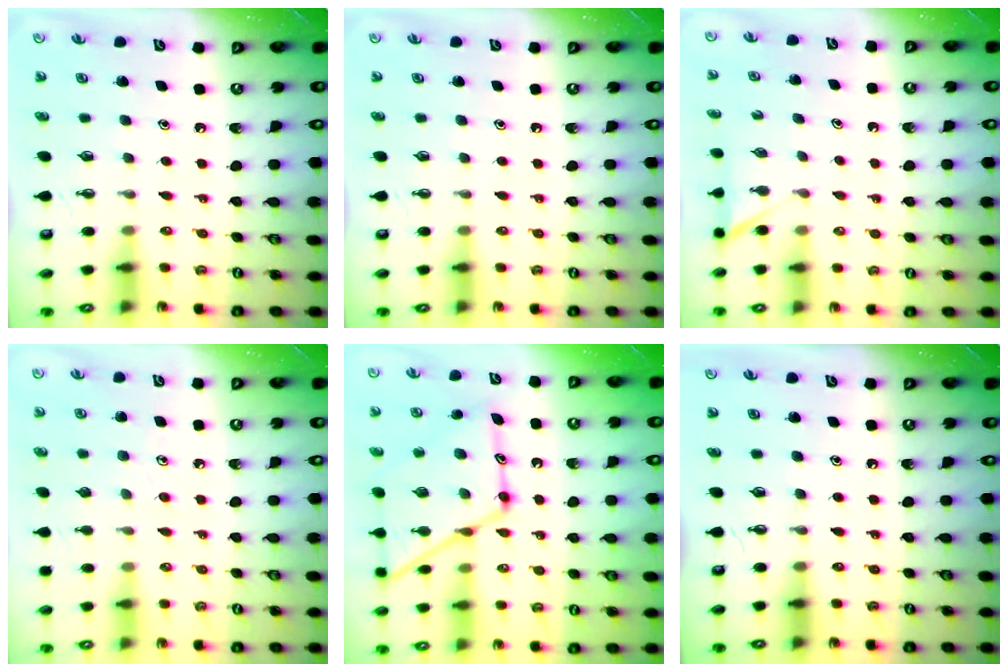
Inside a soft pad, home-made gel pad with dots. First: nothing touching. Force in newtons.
{"total": 0.0}
{"total": 2.4, "press": 2.4, "slide": 0.2}
{"total": 3.8, "press": 3.7, "slide": 0.4}
{"total": 17.0, "press": 16.9, "slide": 1.6}
{"total": 0.0}